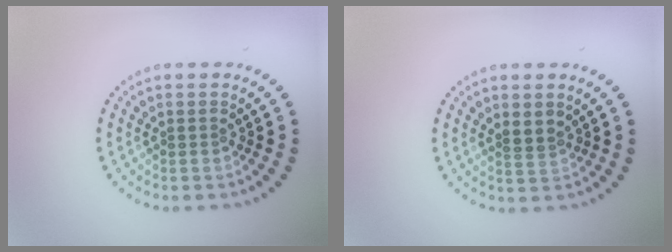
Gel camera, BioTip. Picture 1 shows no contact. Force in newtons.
{"total": 1.5, "press": 1.3, "slide": 0.7}